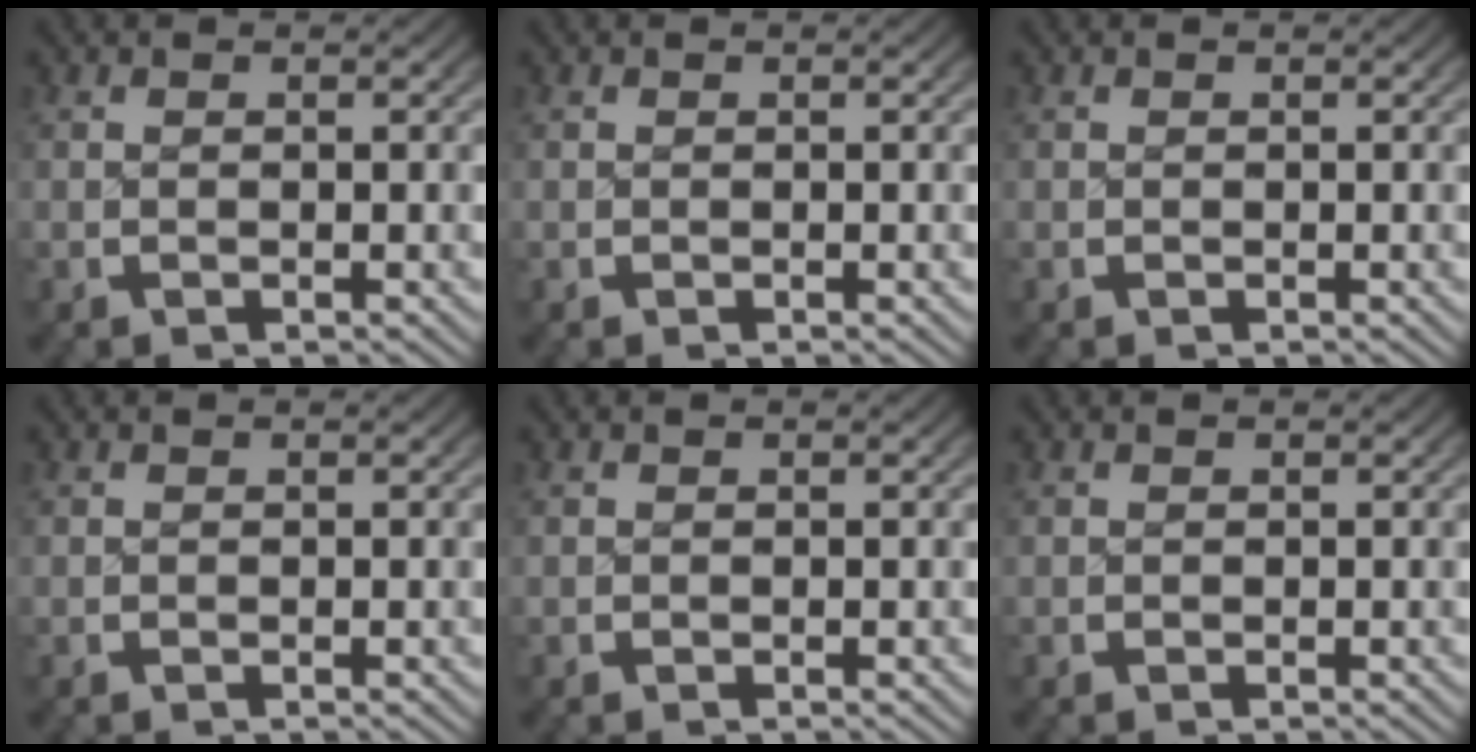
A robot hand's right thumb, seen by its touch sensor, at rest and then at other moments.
{"total": 0.0}
{"total": 0.0}
{"total": 0.0}
{"total": 0.0}
{"total": 0.0}